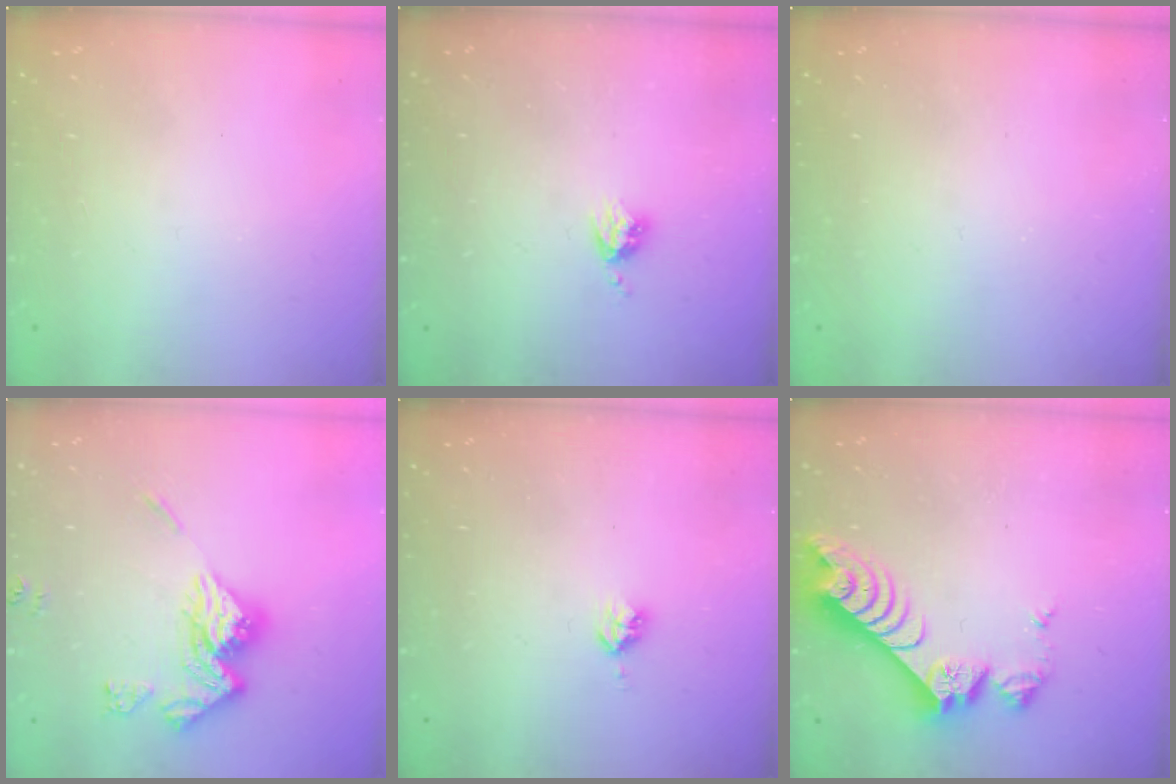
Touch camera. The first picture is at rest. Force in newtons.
{"total": 3.3, "press": 3.3, "slide": 0.4}
{"total": 0.0}
{"total": 15.2, "press": 15.2, "slide": 1.5}
{"total": 3.7, "press": 3.7, "slide": 0.5}
{"total": 10.1, "press": 10.0, "slide": 1.0}